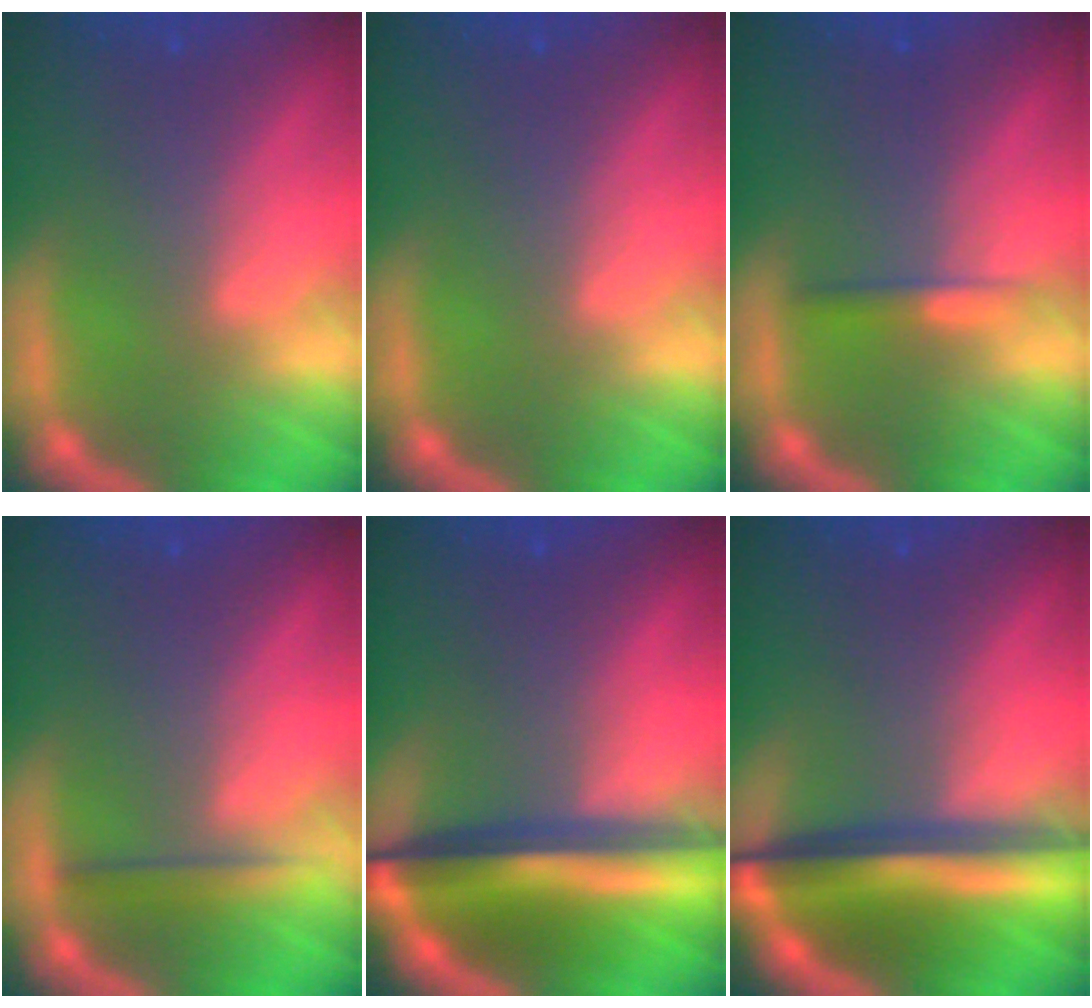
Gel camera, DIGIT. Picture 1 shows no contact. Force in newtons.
{"total": 0.0}
{"total": 1.4}
{"total": 2.0}
{"total": 9.4}
{"total": 9.1}